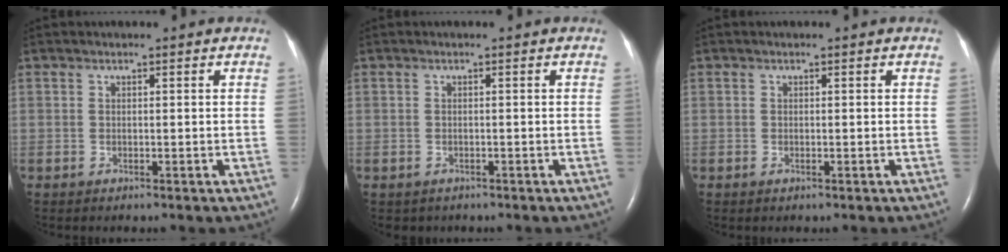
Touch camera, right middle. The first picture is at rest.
{"total": 1.1, "force": [-0.7, 0.8, 0.0], "torque": [-0.010, 0.002, -0.008]}
{"total": 0.0}